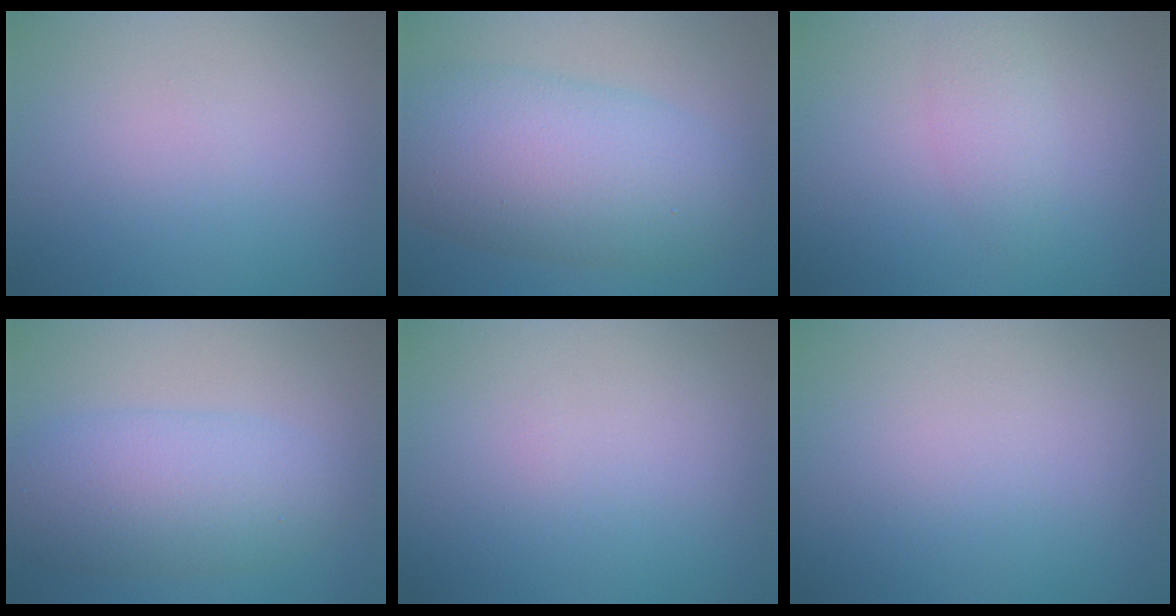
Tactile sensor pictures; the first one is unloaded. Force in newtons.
{"total": 9.5, "press": 9.5, "slide": 0.1}
{"total": 2.1, "press": 2.1, "slide": 0.1}
{"total": 6.1, "press": 6.1, "slide": 0.2}
{"total": 0.0}
{"total": 0.0}